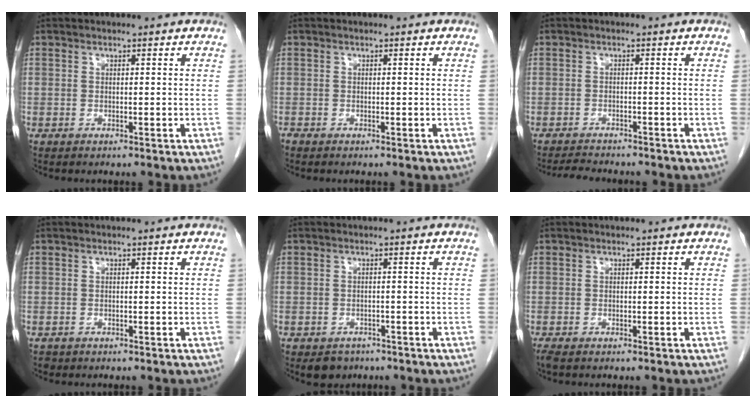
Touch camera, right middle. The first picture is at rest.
{"total": 0.0}
{"total": 4.5, "force": [-4.3, 0.7, 1.3], "torque": [-0.022, -0.013, -0.068]}
{"total": 0.5, "force": [-0.4, 0.3, 0.0], "torque": [-0.009, 0.001, -0.008]}
{"total": 3.2, "force": [-2.3, 2.1, 0.6], "torque": [-0.009, 0.003, -0.030]}
{"total": 1.2, "force": [-1.0, 0.4, 0.6], "torque": [-0.015, -0.005, -0.018]}